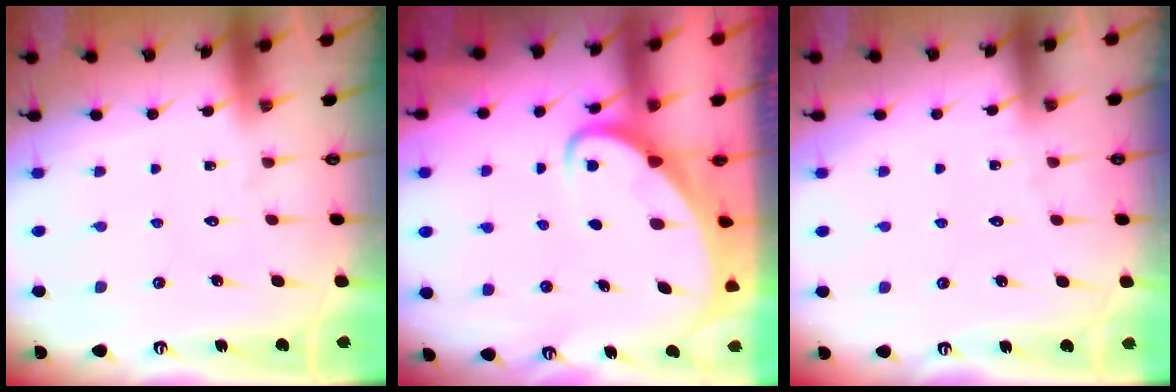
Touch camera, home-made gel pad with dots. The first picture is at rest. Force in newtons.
{"total": 3.0, "press": 3.0, "slide": 0.2}
{"total": 1.5, "press": 1.5, "slide": 0.3}